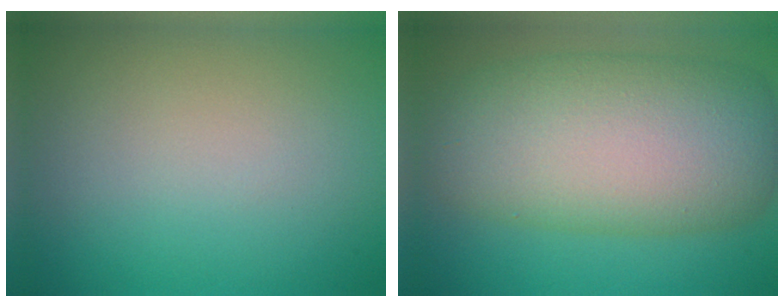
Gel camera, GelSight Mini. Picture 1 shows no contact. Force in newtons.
{"total": 12.0, "press": 12.0, "slide": 0.2}